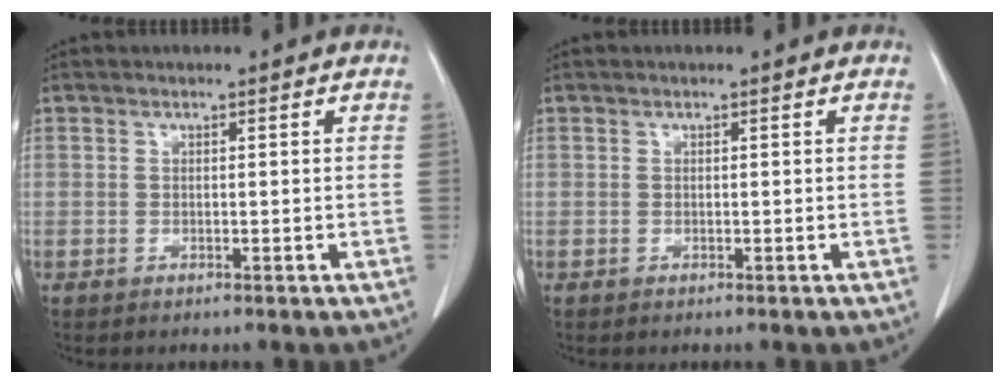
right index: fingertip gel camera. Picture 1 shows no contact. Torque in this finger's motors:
{"motor_torque": [0.00, 0.00, 0.00, 0.00]}